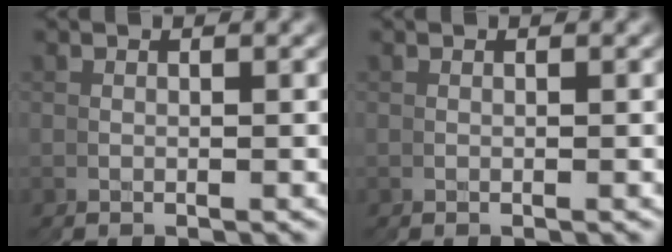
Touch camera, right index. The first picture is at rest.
{"total": 0.0}